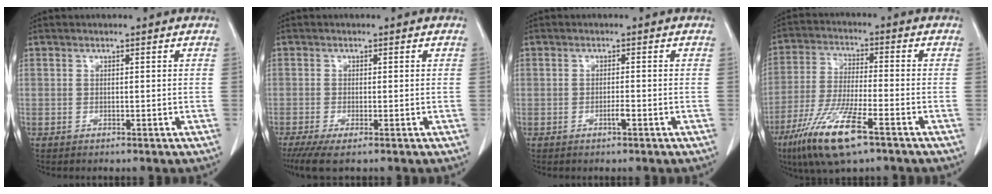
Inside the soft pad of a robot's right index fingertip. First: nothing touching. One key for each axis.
{"total": 3.9, "fx": -2.5, "fy": 0.6, "fz": 3.0, "tx": -0.054, "ty": -0.013, "tz": -0.043}
{"total": 1.3, "fx": -0.7, "fy": 0.1, "fz": 1.1, "tx": -0.023, "ty": 0.000, "tz": -0.011}
{"total": 12.6, "fx": -7.3, "fy": 1.6, "fz": 10.2, "tx": -0.210, "ty": -0.028, "tz": -0.134}